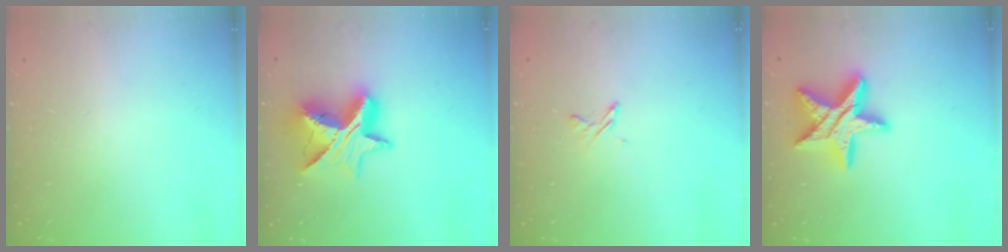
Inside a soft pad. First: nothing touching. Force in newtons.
{"total": 13.4, "press": 13.3, "slide": 1.0}
{"total": 4.0, "press": 4.0, "slide": 0.5}
{"total": 16.5, "press": 16.5, "slide": 1.2}